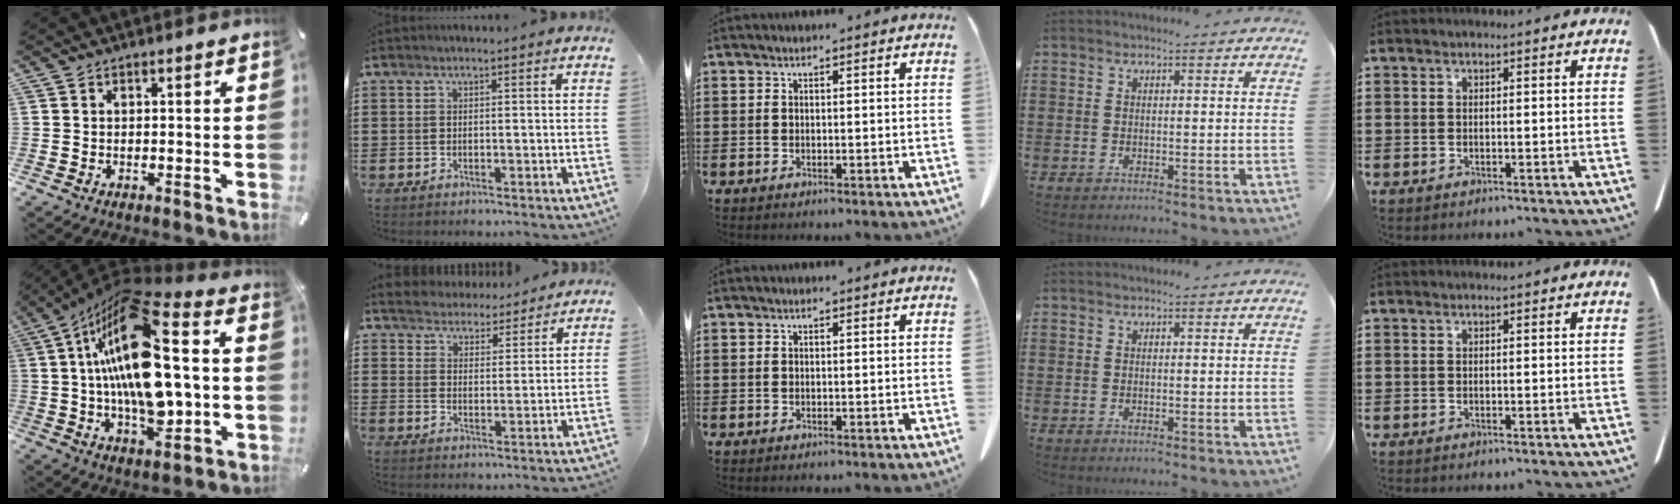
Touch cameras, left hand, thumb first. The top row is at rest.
{"thumb": {"total": 24.9, "force": [2.9, 11.8, 21.7], "torque": [-0.408, -0.013, 0.047]}, "index": {"total": 4.2, "force": [4.1, 0.5, -0.7], "torque": [-0.008, -0.025, 0.072]}}